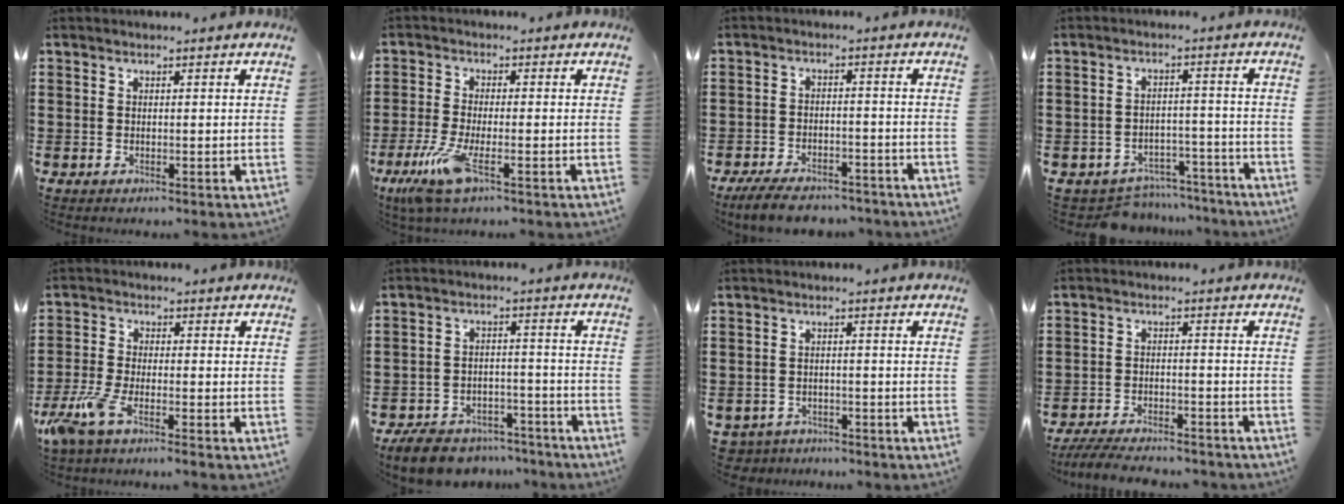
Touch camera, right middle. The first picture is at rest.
{"total": 6.5, "force": [-3.3, 1.5, 5.4], "torque": [-0.126, -0.020, -0.063]}
{"total": 5.6, "force": [-5.1, 1.1, 2.0], "torque": [-0.042, 0.001, -0.098]}
{"total": 5.2, "force": [-5.1, 1.1, 0.3], "torque": [-0.006, 0.012, -0.101]}
{"total": 5.3, "force": [-3.5, 1.1, 3.8], "torque": [-0.111, -0.020, -0.074]}
{"total": 6.5, "force": [-6.2, 1.4, 1.0], "torque": [-0.024, 0.014, -0.122]}
{"total": 2.4, "force": [-2.4, 0.4, -0.3], "torque": [-0.006, -0.003, -0.053]}
{"total": 5.1, "force": [-4.9, 0.4, 1.3], "torque": [-0.024, -0.001, -0.096]}